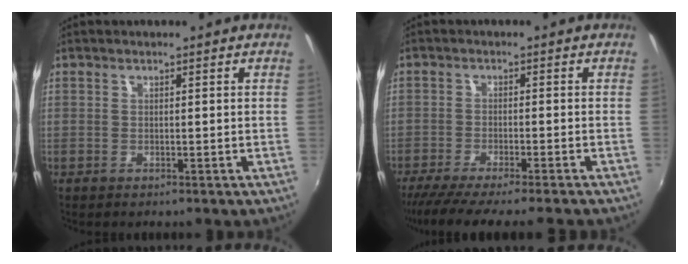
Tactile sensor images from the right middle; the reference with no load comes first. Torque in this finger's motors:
{"motor_torque": [1.09, -1.05, 0.18, 0.10]}